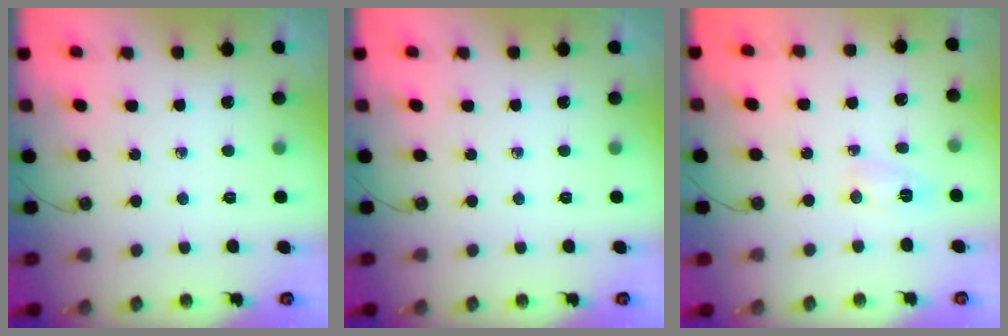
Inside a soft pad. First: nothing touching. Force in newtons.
{"total": 0.0}
{"total": 2.9, "press": 2.7, "slide": 1.0}